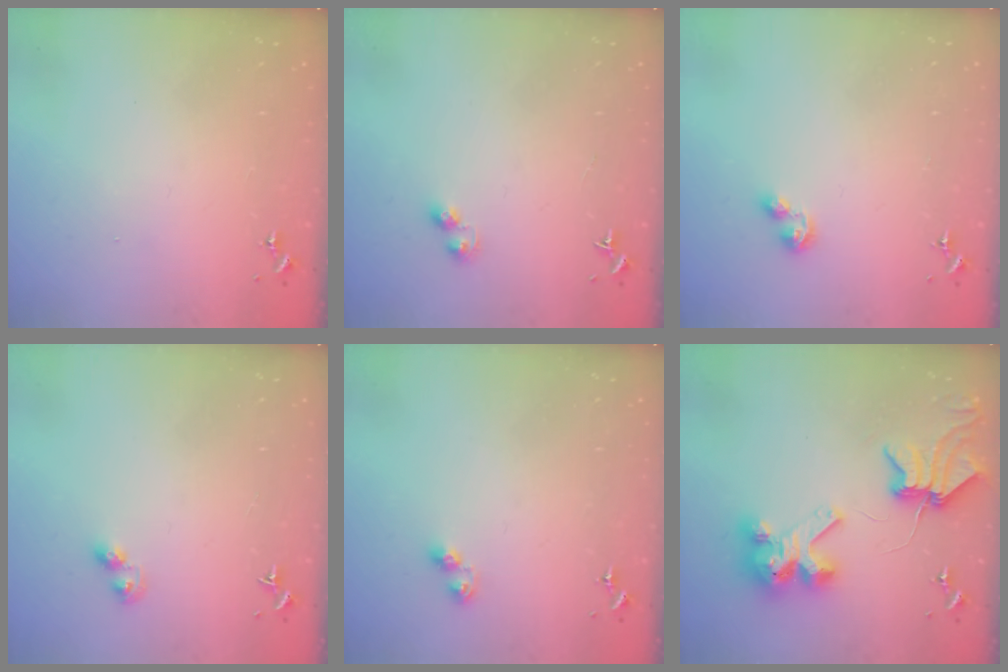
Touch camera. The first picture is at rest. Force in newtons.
{"total": 4.1, "press": 4.1, "slide": 0.4}
{"total": 3.8, "press": 3.8, "slide": 0.4}
{"total": 5.5, "press": 5.5, "slide": 0.2}
{"total": 5.8, "press": 5.8, "slide": 0.2}
{"total": 11.2, "press": 11.1, "slide": 1.4}